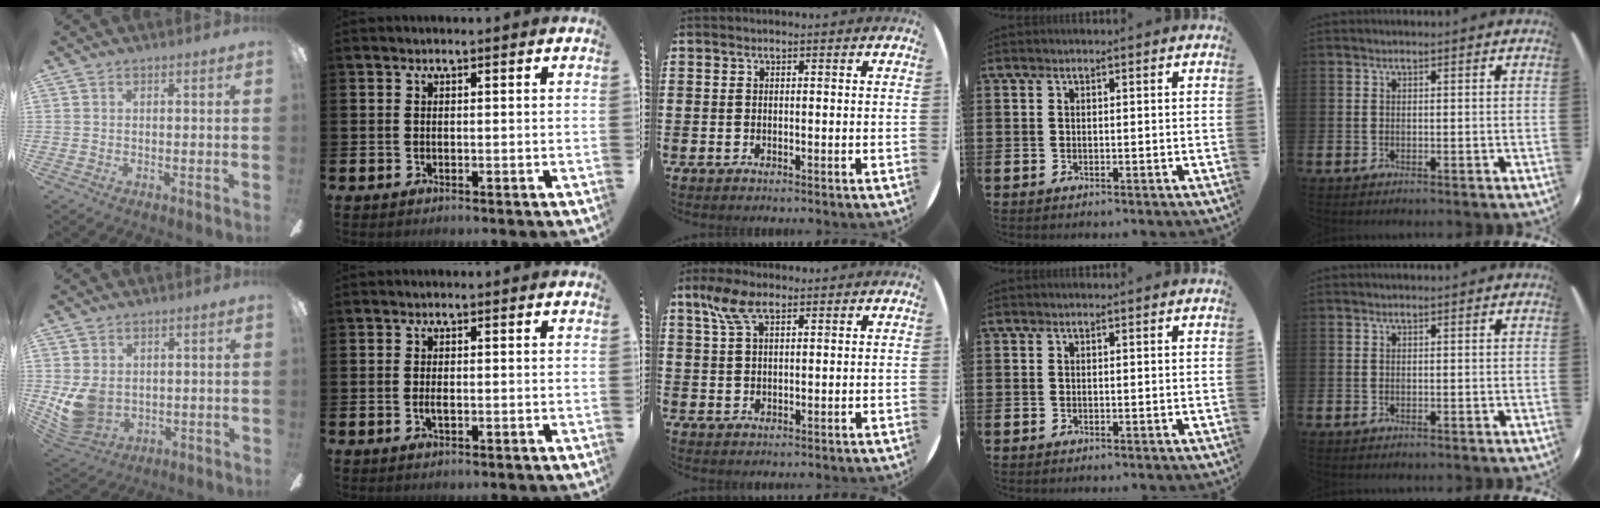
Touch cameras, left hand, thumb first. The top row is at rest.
{"thumb": {"total": 7.8, "force": [0.6, 6.2, 4.8], "torque": [-0.120, -0.008, 0.014]}, "index": {"total": 1.2, "force": [-0.2, 0.4, 1.1], "torque": [-0.026, 0.003, -0.002]}, "middle": {"total": 5.3, "force": [2.9, 2.3, 3.9], "torque": [-0.085, 0.008, 0.053]}}